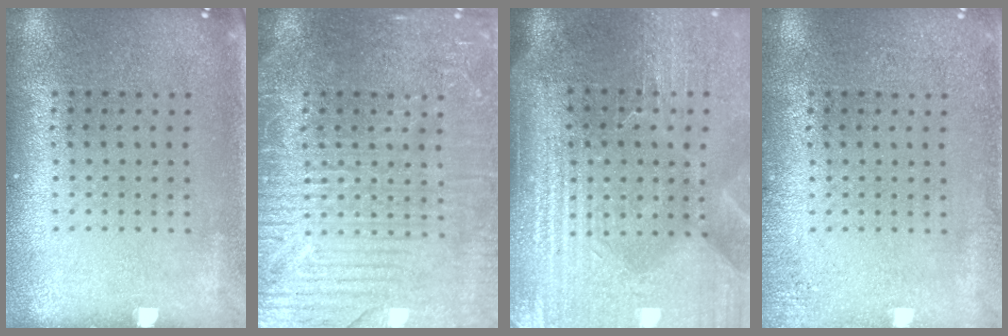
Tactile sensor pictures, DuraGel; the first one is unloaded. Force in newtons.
{"total": 4.0, "press": 4.0, "slide": 0.6}
{"total": 4.9, "press": 4.2, "slide": 2.5}
{"total": 1.4, "press": 1.4, "slide": 0.2}